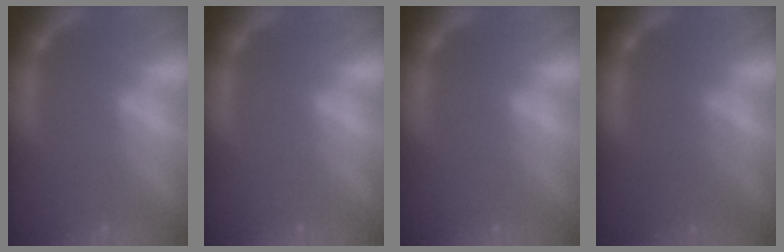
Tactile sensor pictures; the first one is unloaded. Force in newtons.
{"total": 0.0}
{"total": 0.0}
{"total": 3.1}